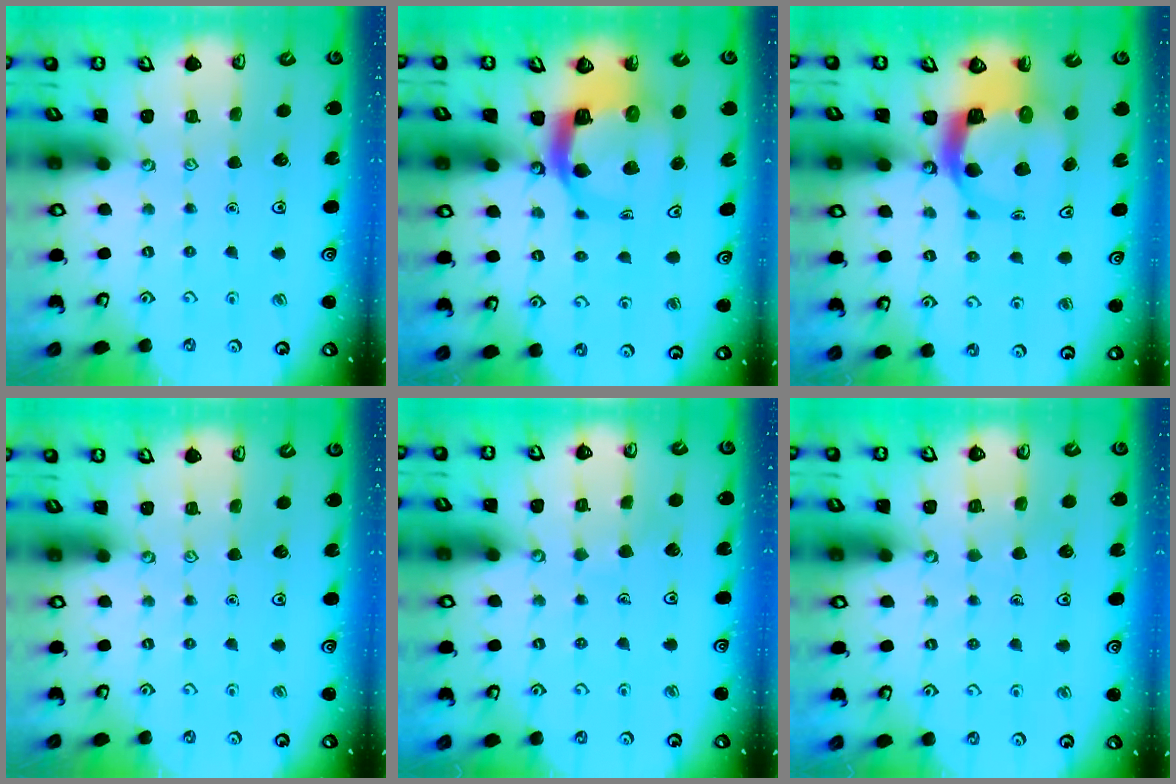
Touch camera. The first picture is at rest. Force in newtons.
{"total": 10.3, "press": 10.3, "slide": 1.2}
{"total": 8.0, "press": 8.0, "slide": 1.1}
{"total": 0.0}
{"total": 2.7, "press": 2.7, "slide": 0.1}
{"total": 3.9, "press": 3.9, "slide": 0.2}